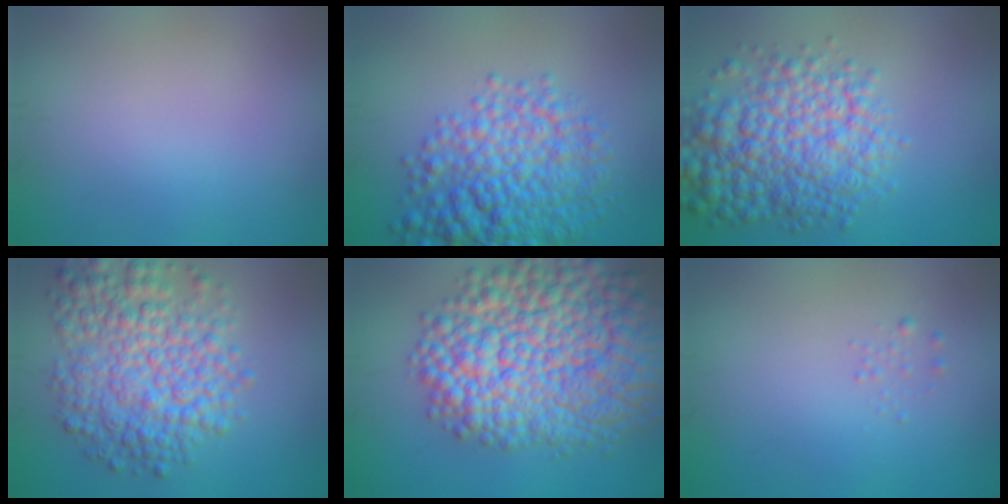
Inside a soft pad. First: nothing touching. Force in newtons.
{"total": 7.5, "press": 7.5, "slide": 0.2}
{"total": 8.0, "press": 8.0, "slide": 0.2}
{"total": 7.8, "press": 7.8, "slide": 0.2}
{"total": 14.0, "press": 14.0, "slide": 0.4}
{"total": 0.6, "press": 0.6, "slide": 0.0}